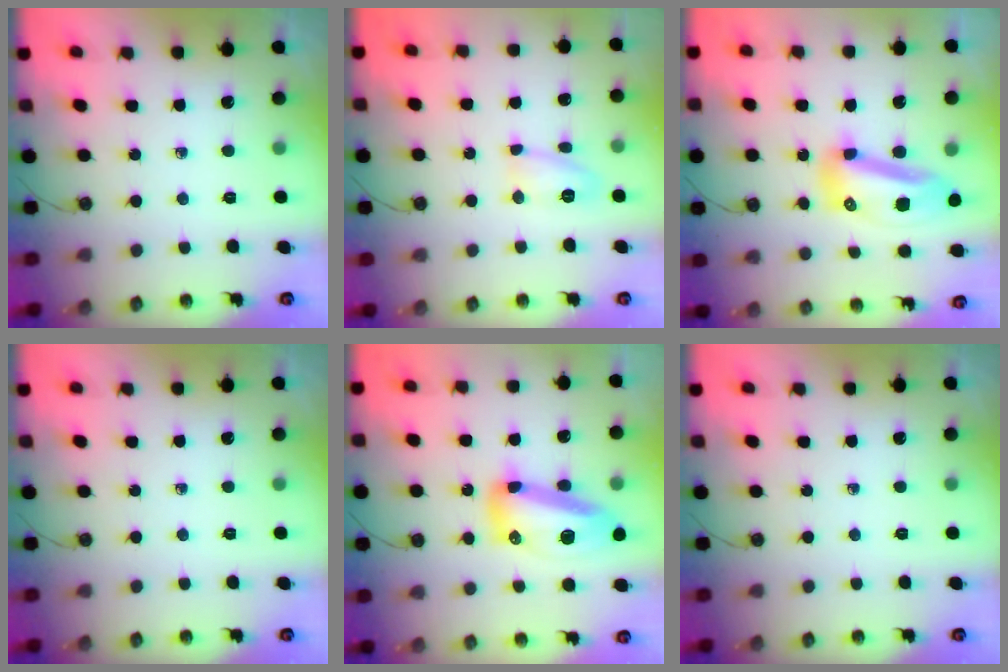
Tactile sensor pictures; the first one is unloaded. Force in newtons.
{"total": 9.6, "press": 8.5, "slide": 4.4}
{"total": 13.2, "press": 13.2, "slide": 1.3}
{"total": 0.0}
{"total": 15.1, "press": 15.1, "slide": 1.2}
{"total": 0.0}